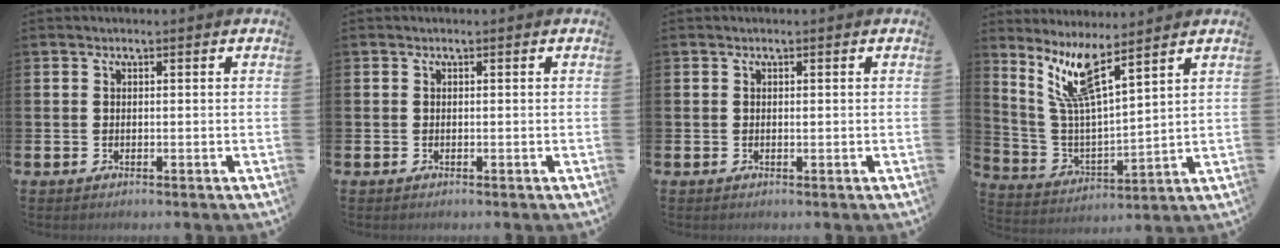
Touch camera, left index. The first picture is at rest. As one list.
[{"total": 0.0}, {"total": 0.0}, {"total": 8.9, "force": [6.6, 1.2, 5.7], "torque": [-0.138, -0.028, 0.117]}]